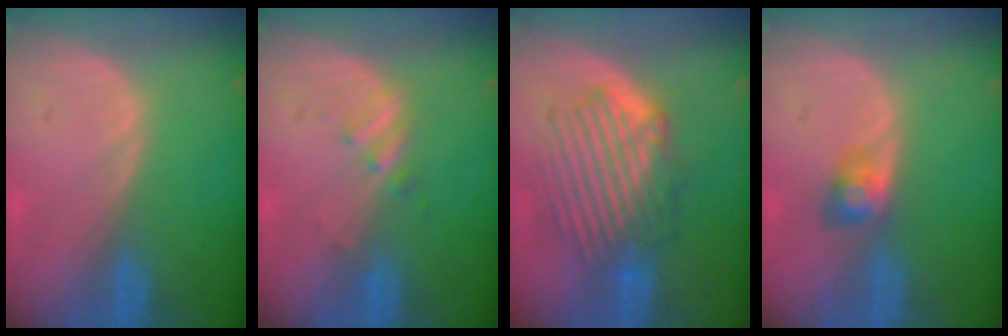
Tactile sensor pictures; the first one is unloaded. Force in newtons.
{"total": 1.9, "press": 1.9, "slide": 0.3}
{"total": 9.0, "press": 8.2, "slide": 3.6}
{"total": 2.6, "press": 2.6, "slide": 0.1}